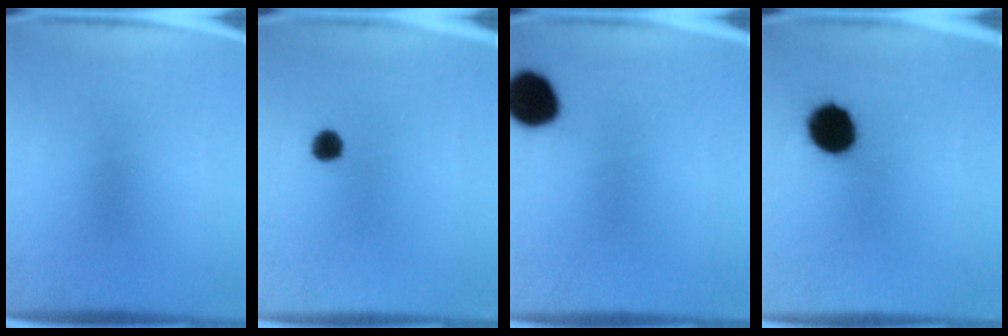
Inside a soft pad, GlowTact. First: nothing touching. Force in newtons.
{"total": 3.0}
{"total": 10.3}
{"total": 11.4}